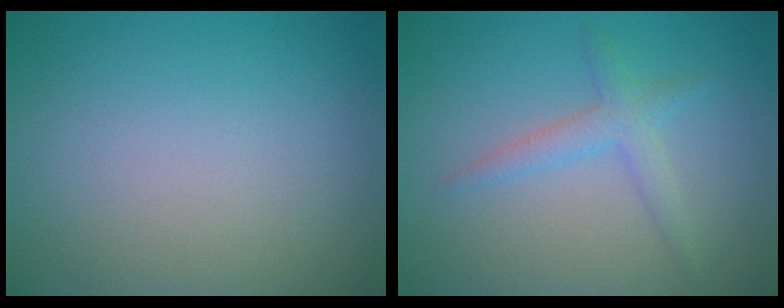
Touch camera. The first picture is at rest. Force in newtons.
{"total": 2.2, "press": 2.2, "slide": 0.2}